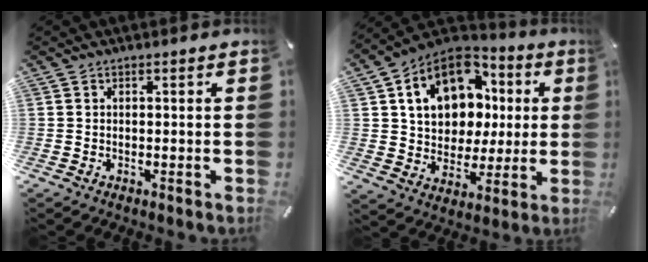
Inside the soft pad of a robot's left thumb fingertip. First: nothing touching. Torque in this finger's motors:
{"motor_torque": [0.79, 1.19, 2.20, -0.57, 0.20]}